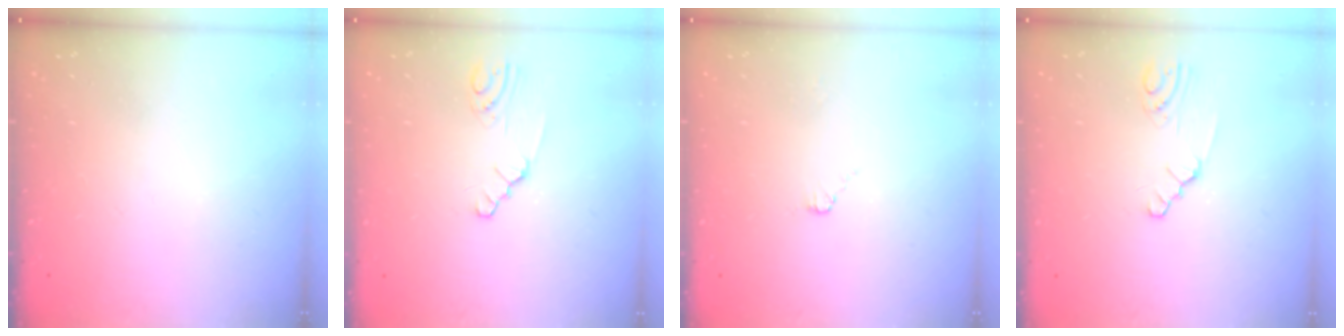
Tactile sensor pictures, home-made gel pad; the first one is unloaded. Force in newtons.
{"total": 0.8, "press": 0.8, "slide": 0.2}
{"total": 2.5, "press": 2.5, "slide": 0.3}
{"total": 0.8, "press": 0.8, "slide": 0.2}